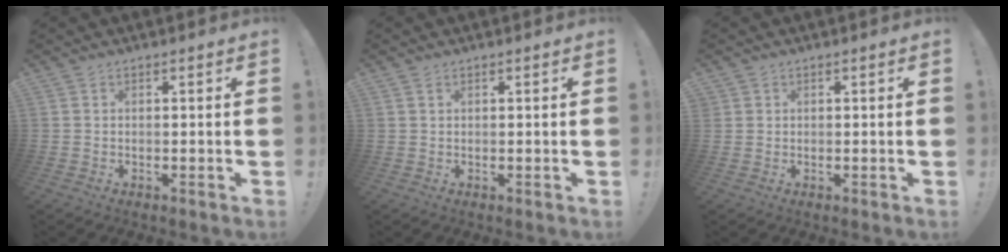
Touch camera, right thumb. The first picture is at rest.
{"total": 0.7, "force": [0.5, 0.4, 0.3], "torque": [-0.005, -0.001, 0.009]}
{"total": 0.6, "force": [0.5, 0.3, 0.1], "torque": [-0.007, 0.001, 0.010]}